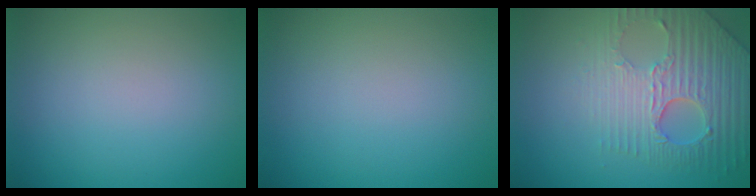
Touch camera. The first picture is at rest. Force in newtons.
{"total": 0.0}
{"total": 5.0, "press": 4.7, "slide": 1.8}